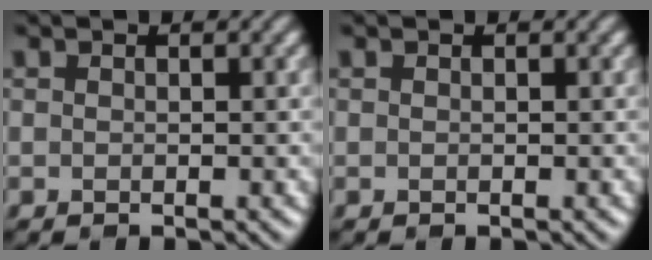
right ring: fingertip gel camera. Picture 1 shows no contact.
{"total": 0.0}